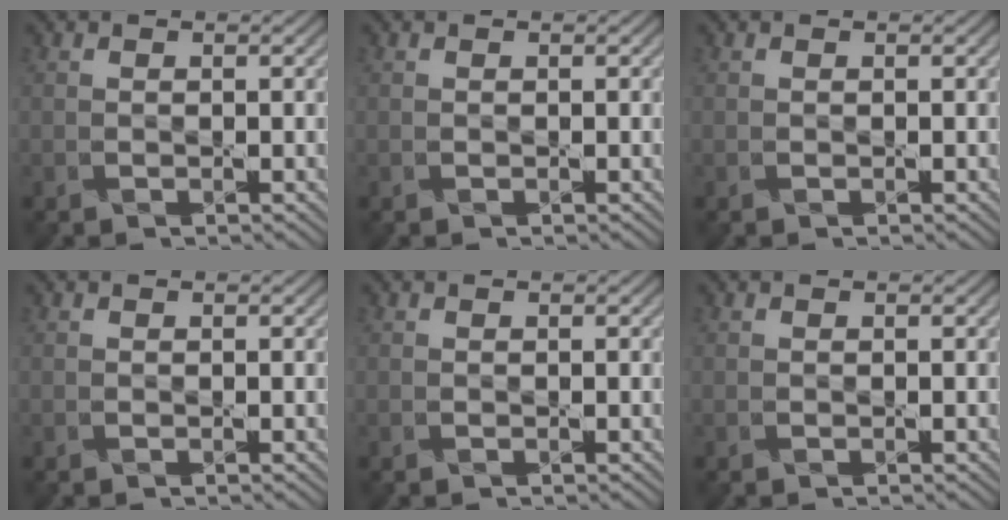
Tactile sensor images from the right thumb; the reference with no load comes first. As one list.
[{"total": 0.0}, {"total": 0.0}, {"total": 0.0}, {"total": 0.0}, {"total": 0.0}]